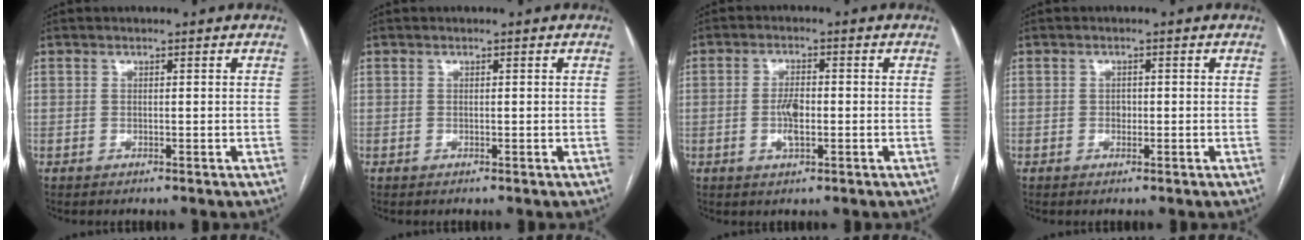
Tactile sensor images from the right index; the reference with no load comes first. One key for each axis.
{"total": 0.0}
{"total": 3.8, "fx": -0.6, "fy": 1.3, "fz": 3.5, "tx": -0.073, "ty": 0.000, "tz": -0.011}
{"total": 0.9, "fx": -0.1, "fy": 0.7, "fz": 0.6, "tx": -0.008, "ty": 0.002, "tz": -0.002}